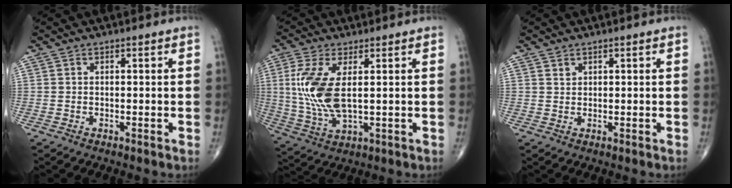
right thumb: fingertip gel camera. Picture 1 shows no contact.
{"total": 11.5, "force": [1.6, 4.8, 10.4], "torque": [-0.238, -0.011, 0.041]}
{"total": 0.9, "force": [0.7, 0.5, 0.2], "torque": [0.006, -0.005, 0.011]}